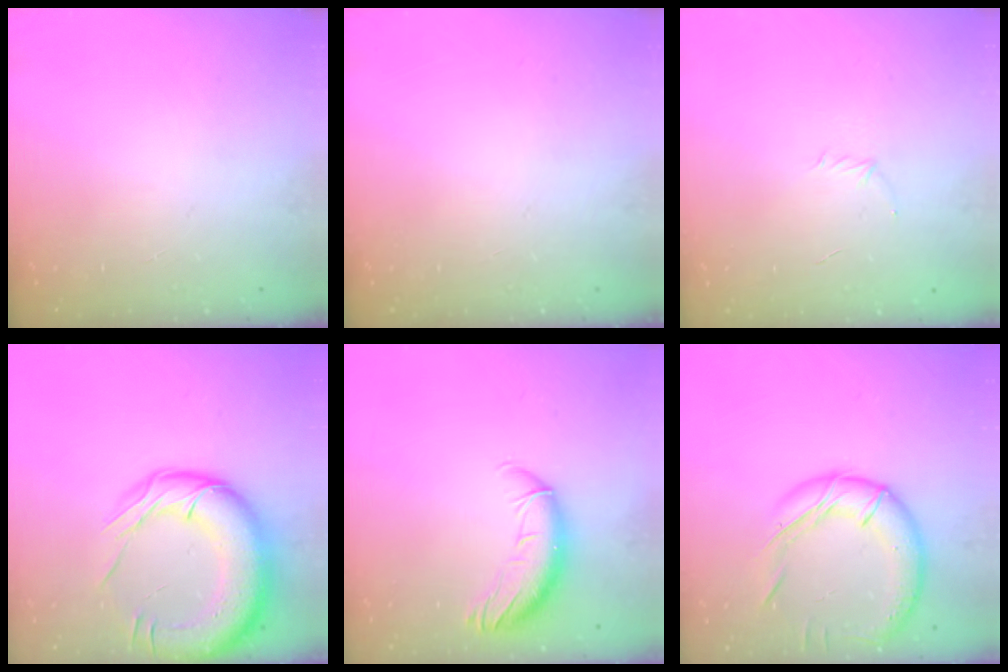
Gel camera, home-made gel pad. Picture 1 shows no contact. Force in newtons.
{"total": 0.0}
{"total": 3.7, "press": 3.7, "slide": 0.7}
{"total": 22.4, "press": 21.9, "slide": 5.0}
{"total": 12.0, "press": 11.7, "slide": 2.7}
{"total": 16.4, "press": 16.3, "slide": 1.9}